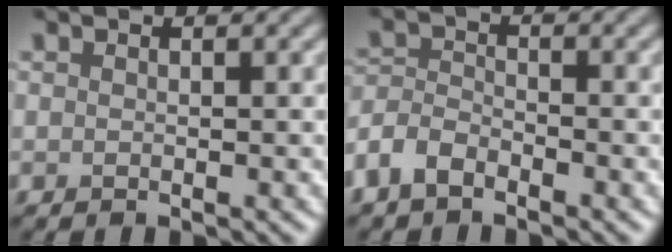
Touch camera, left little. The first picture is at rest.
{"total": 3.1, "force": [-2.2, 1.5, 1.5], "torque": [-0.030, 0.003, -0.058]}